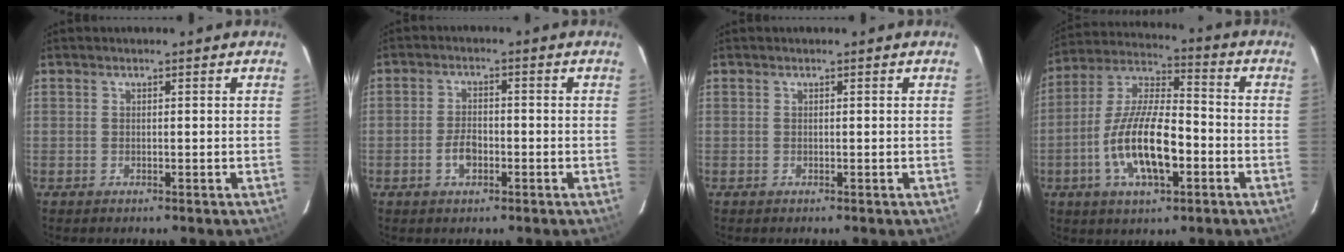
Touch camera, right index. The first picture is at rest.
{"total": 3.9, "force": [-1.7, 2.2, 2.8], "torque": [-0.059, 0.003, -0.028]}
{"total": 0.0}
{"total": 15.5, "force": [-4.8, 5.7, 13.6], "torque": [-0.277, -0.003, -0.088]}